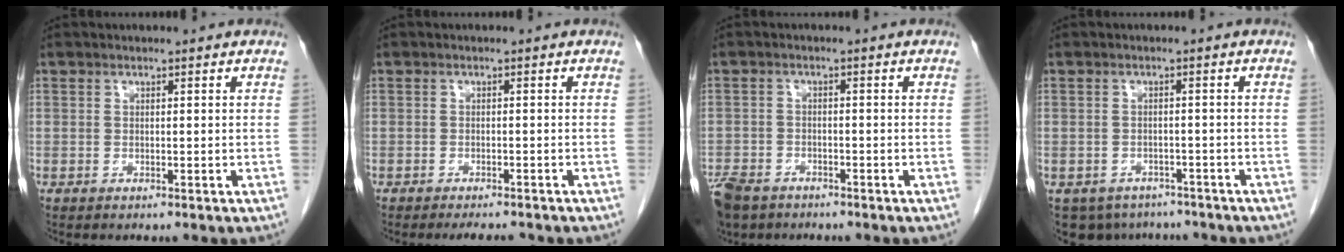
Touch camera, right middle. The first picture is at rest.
{"total": 3.9, "force": [-3.6, 0.7, 1.5], "torque": [-0.018, -0.007, -0.048]}
{"total": 9.4, "force": [-6.7, 5.4, 3.8], "torque": [-0.098, -0.010, -0.114]}
{"total": 7.1, "force": [-5.7, 4.1, 0.9], "torque": [-0.015, 0.003, -0.071]}